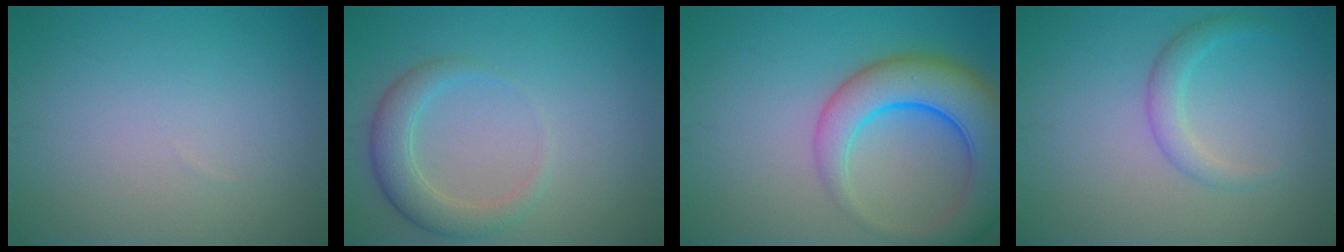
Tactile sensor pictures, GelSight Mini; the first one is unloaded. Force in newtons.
{"total": 3.2, "press": 3.2, "slide": 0.2}
{"total": 8.4, "press": 8.4, "slide": 0.5}
{"total": 2.1, "press": 2.1, "slide": 0.1}